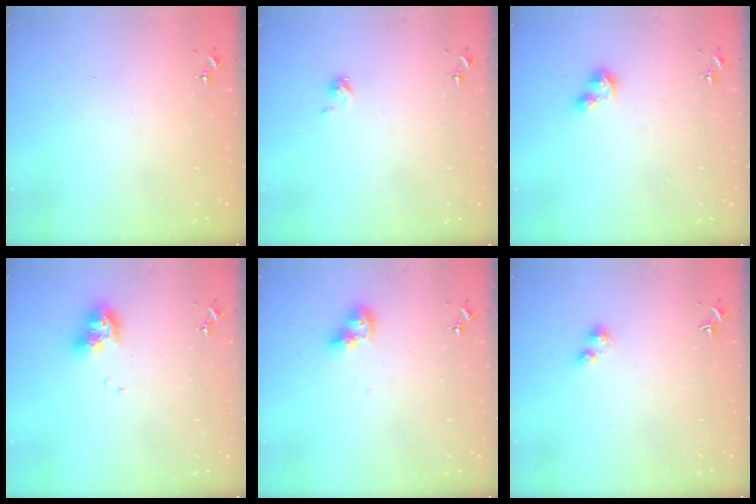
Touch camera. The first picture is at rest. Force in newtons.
{"total": 2.4, "press": 2.4, "slide": 0.3}
{"total": 3.3, "press": 3.3, "slide": 0.4}
{"total": 11.1, "press": 11.1, "slide": 1.3}
{"total": 9.0, "press": 9.0, "slide": 1.0}
{"total": 2.4, "press": 2.3, "slide": 0.3}